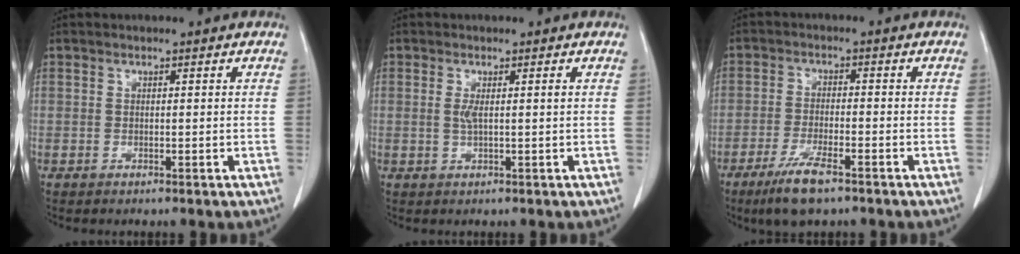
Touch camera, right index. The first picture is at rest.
{"total": 1.8, "force": [0.2, 0.0, 1.8], "torque": [-0.039, 0.001, 0.005]}
{"total": 7.0, "force": [-4.7, 1.1, 5.1], "torque": [-0.102, -0.014, -0.080]}